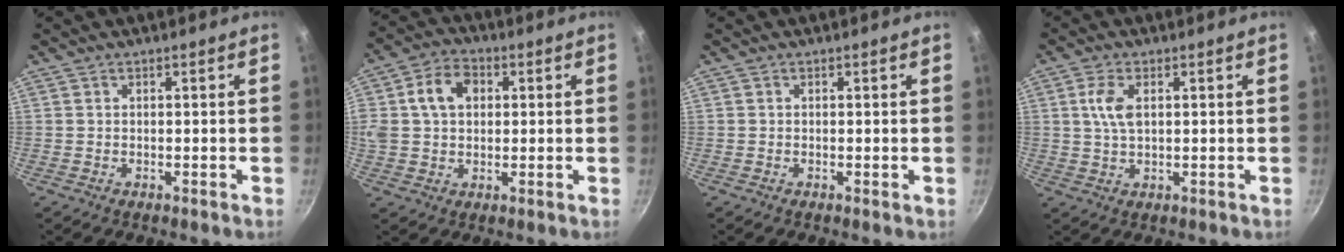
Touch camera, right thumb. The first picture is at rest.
{"total": 10.3, "force": [2.3, 7.8, 6.4], "torque": [-0.098, 0.019, 0.029]}
{"total": 0.0}
{"total": 6.3, "force": [1.5, 3.4, 5.2], "torque": [-0.100, 0.002, 0.028]}